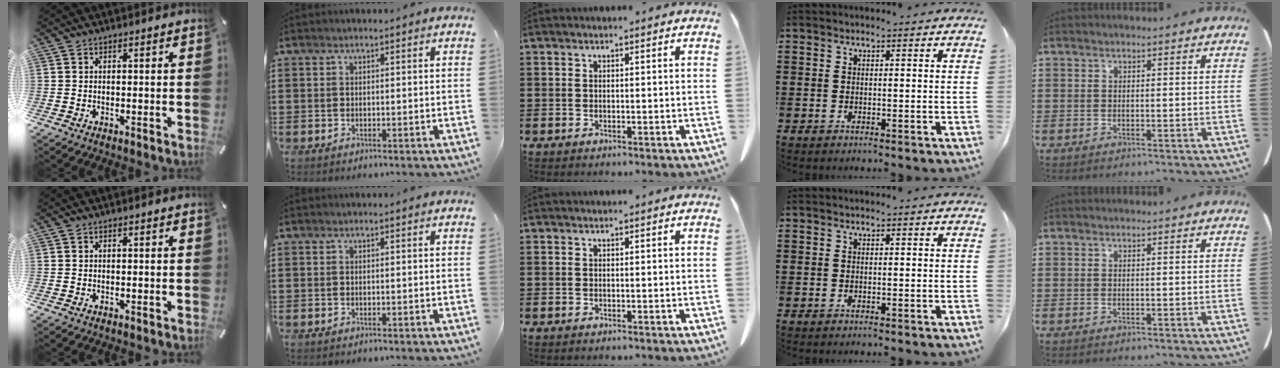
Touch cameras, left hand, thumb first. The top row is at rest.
{}